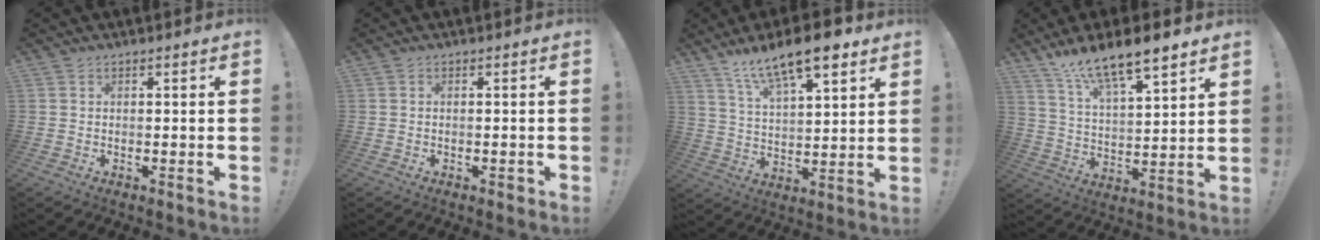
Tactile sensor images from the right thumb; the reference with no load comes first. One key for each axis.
{"total": 0.9, "fx": -0.3, "fy": 0.6, "fz": 0.6, "tx": 0.000, "ty": -0.001, "tz": -0.005}
{"total": 14.0, "fx": 10.2, "fy": 4.0, "fz": 8.7, "tx": -0.153, "ty": -0.061, "tz": 0.177}
{"total": 12.5, "fx": 10.4, "fy": 2.5, "fz": 6.4, "tx": -0.125, "ty": -0.076, "tz": 0.185}